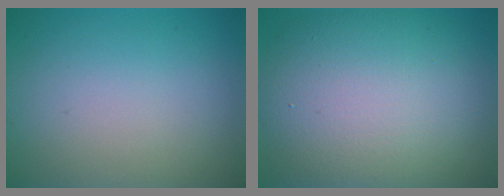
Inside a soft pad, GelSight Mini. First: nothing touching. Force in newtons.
{"total": 12.8, "press": 12.8, "slide": 0.7}